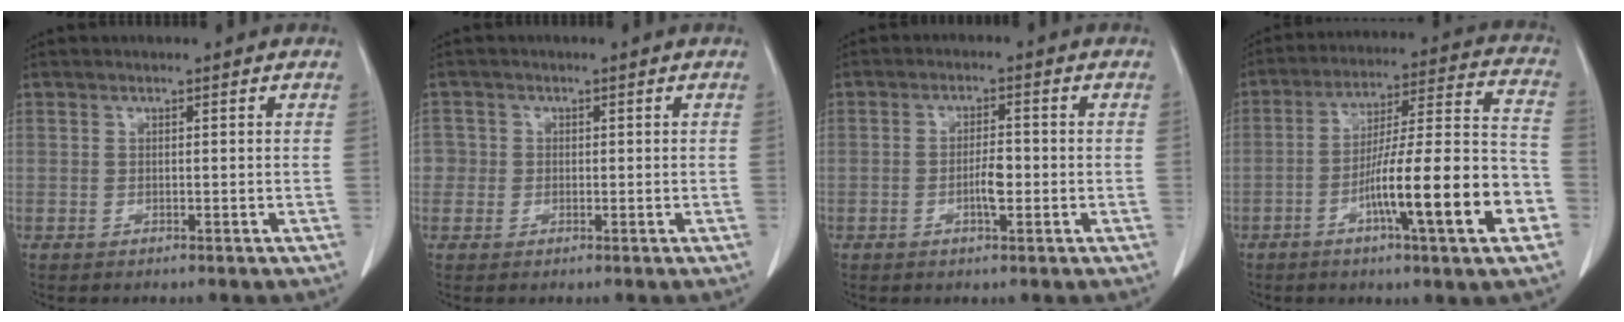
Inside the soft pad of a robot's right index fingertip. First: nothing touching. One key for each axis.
{"total": 2.4, "fx": -0.1, "fy": 2.4, "fz": 0.0, "tx": 0.015, "ty": 0.008, "tz": -0.005}
{"total": 3.5, "fx": -0.9, "fy": 0.9, "fz": 3.3, "tx": -0.060, "ty": 0.002, "tz": -0.014}
{"total": 18.3, "fx": -6.7, "fy": 0.9, "fz": 17.0, "tx": -0.251, "ty": 0.008, "tz": -0.103}